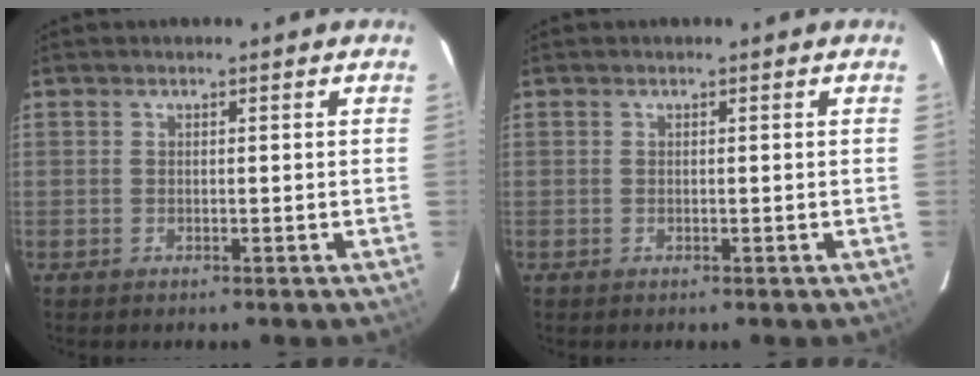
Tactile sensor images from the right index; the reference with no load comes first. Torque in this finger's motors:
{"motor_torque": [-0.03, 0.02, 0.00, 0.01]}